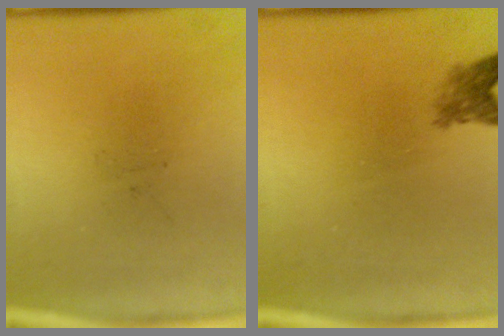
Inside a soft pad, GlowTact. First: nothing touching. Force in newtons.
{"total": 2.4}